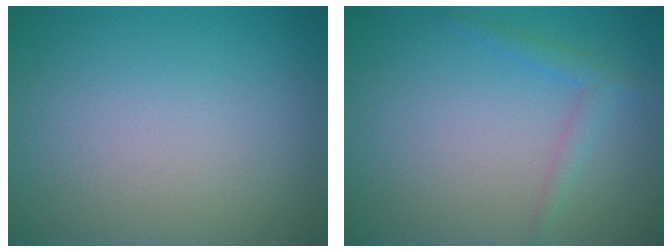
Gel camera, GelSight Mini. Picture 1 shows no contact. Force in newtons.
{"total": 1.6, "press": 1.6, "slide": 0.1}